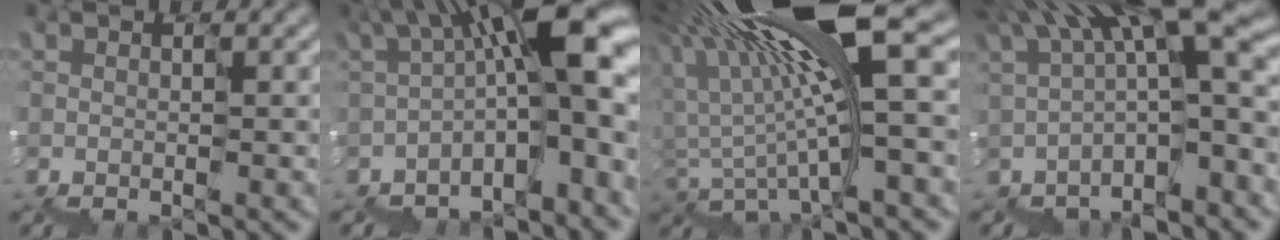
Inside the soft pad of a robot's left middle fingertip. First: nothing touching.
{"total": 11.3, "force": [-1.3, 3.3, 10.7], "torque": [-0.157, 0.041, -0.014]}
{"total": 11.8, "force": [4.1, 3.0, 10.6], "torque": [-0.212, 0.016, 0.080]}
{"total": 10.2, "force": [1.9, 2.5, 9.7], "torque": [-0.153, 0.032, 0.044]}